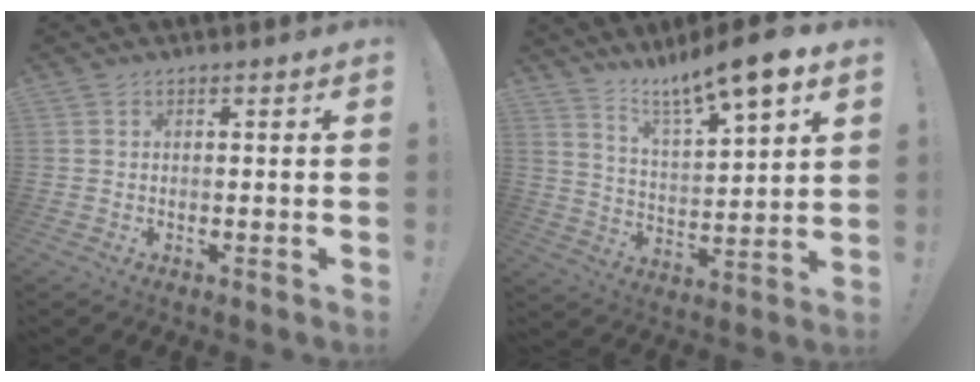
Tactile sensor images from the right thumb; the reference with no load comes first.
{"total": 12.4, "force": [10.1, 1.3, 7.2], "torque": [-0.133, -0.073, 0.166]}